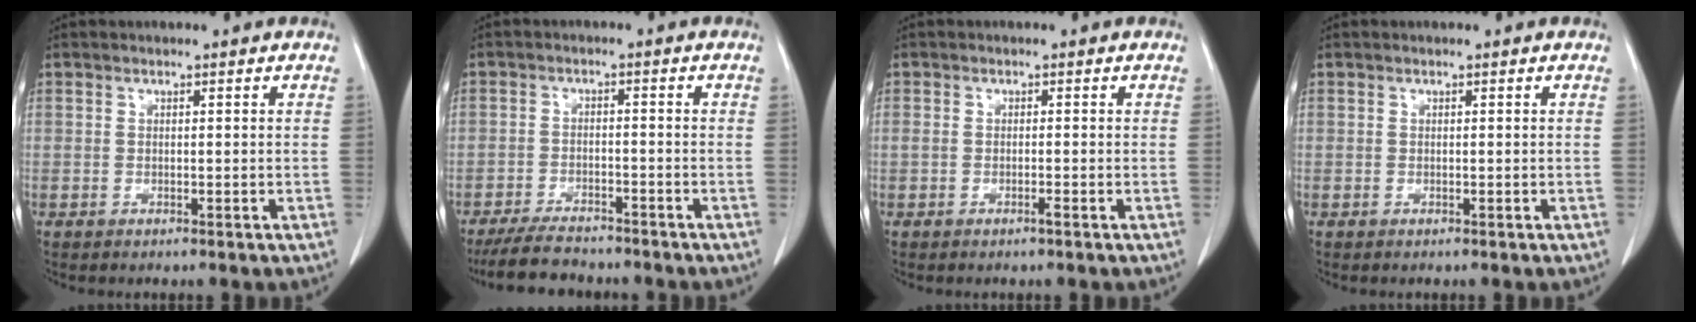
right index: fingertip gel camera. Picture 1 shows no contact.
{"total": 6.9, "force": [-6.2, 1.9, 2.4], "torque": [-0.043, -0.016, -0.103]}
{"total": 1.0, "force": [-0.6, 0.1, 0.9], "torque": [-0.020, 0.004, -0.008]}
{"total": 0.0}